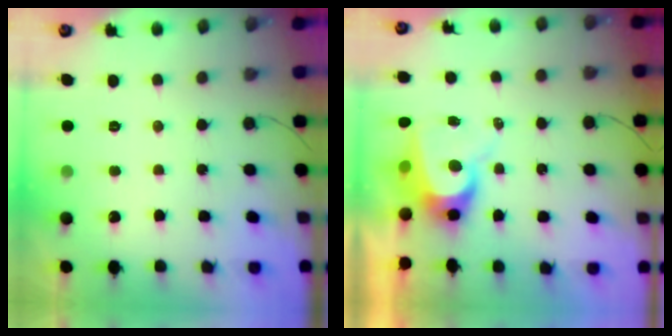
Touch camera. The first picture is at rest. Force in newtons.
{"total": 9.7, "press": 9.7, "slide": 1.0}